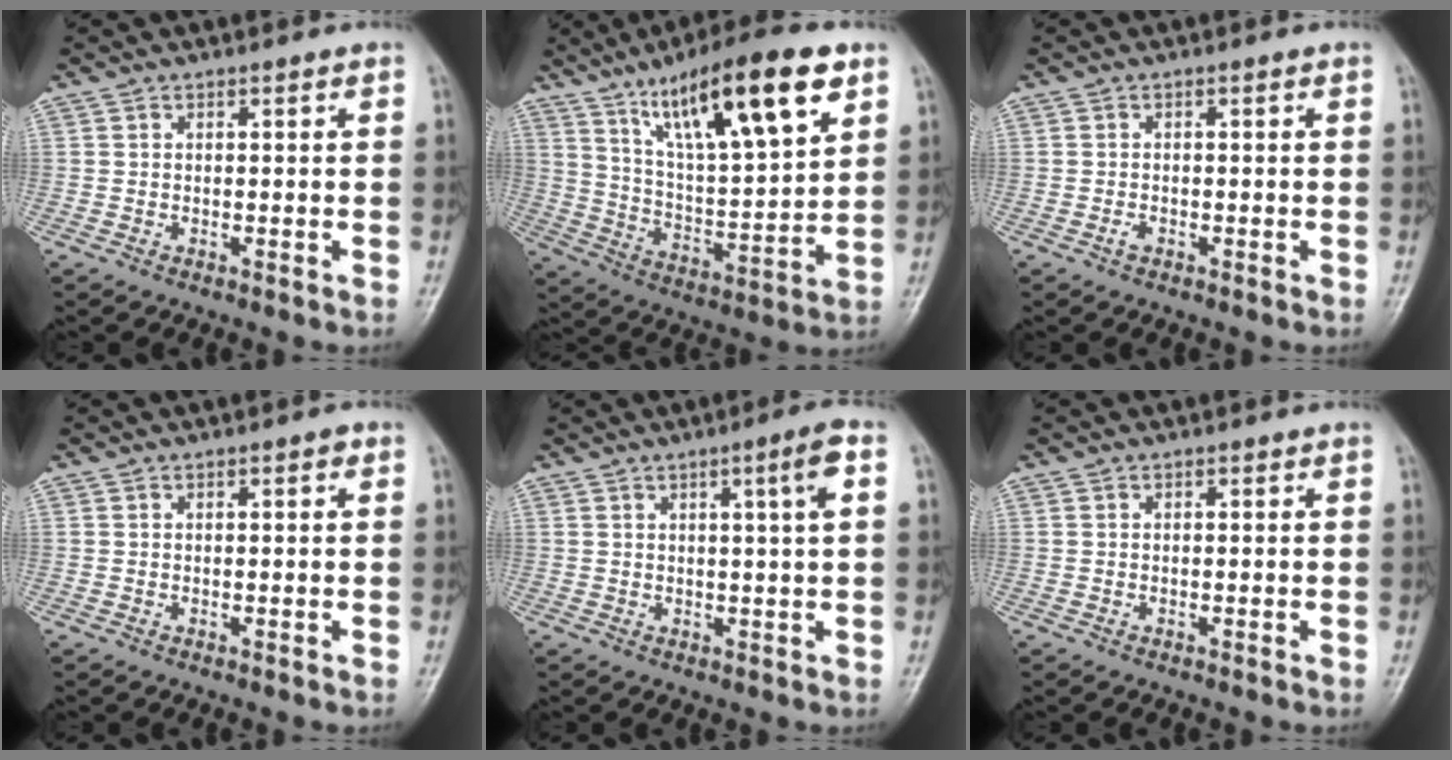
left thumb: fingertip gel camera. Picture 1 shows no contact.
{"total": 21.3, "force": [11.4, 5.2, 17.2], "torque": [-0.259, -0.033, 0.199]}
{"total": 1.1, "force": [-0.4, 0.5, 0.9], "torque": [-0.017, 0.006, -0.006]}
{"total": 0.9, "force": [0.3, 0.2, 0.8], "torque": [-0.013, 0.002, 0.002]}
{"total": 4.7, "force": [1.5, -0.2, 4.5], "torque": [-0.071, 0.001, 0.025]}
{"total": 0.0}